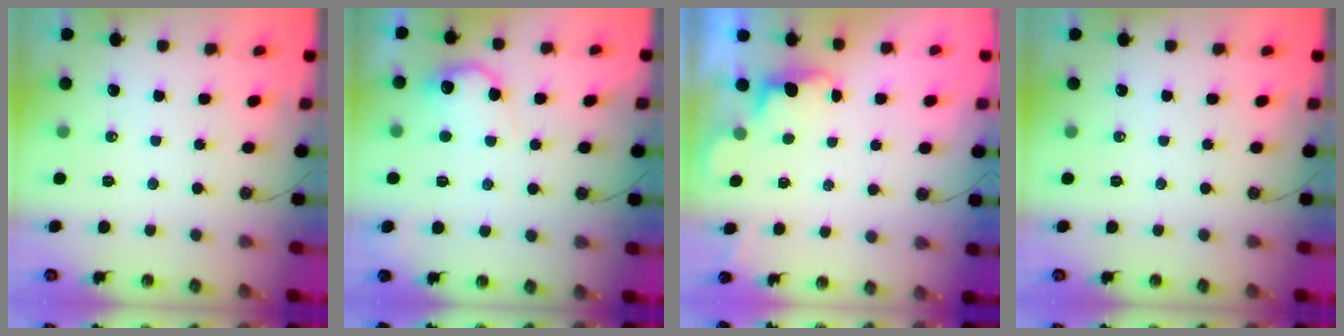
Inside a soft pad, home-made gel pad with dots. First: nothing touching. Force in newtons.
{"total": 11.2, "press": 11.2, "slide": 0.4}
{"total": 0.9, "press": 0.6, "slide": 0.7}
{"total": 0.0}